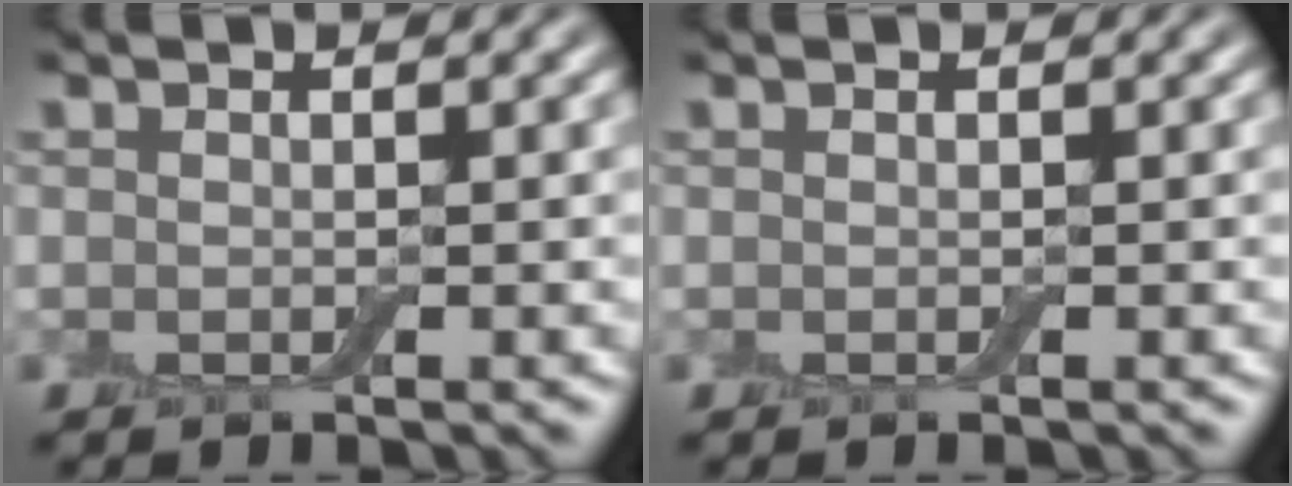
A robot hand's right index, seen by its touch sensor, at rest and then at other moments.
{"total": 0.0}